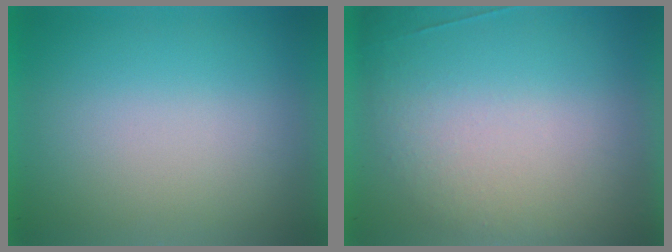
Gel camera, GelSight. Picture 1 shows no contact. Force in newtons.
{"total": 2.6}